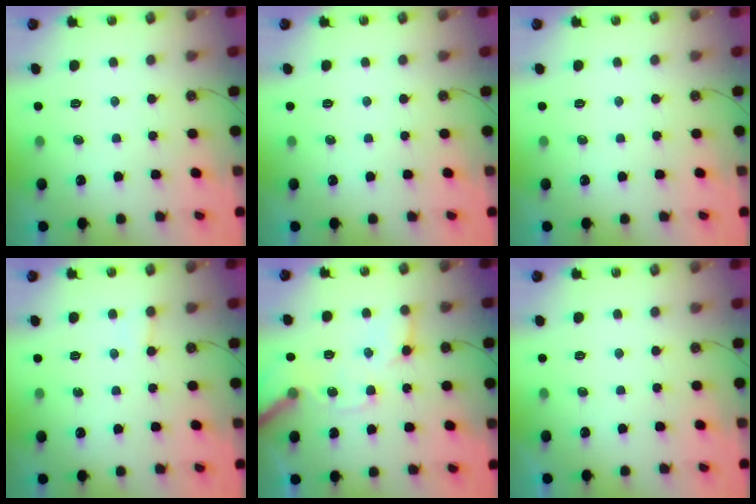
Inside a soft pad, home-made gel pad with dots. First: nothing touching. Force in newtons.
{"total": 0.0}
{"total": 0.0}
{"total": 4.2, "press": 4.2, "slide": 0.4}
{"total": 12.5, "press": 12.3, "slide": 2.0}
{"total": 0.0}